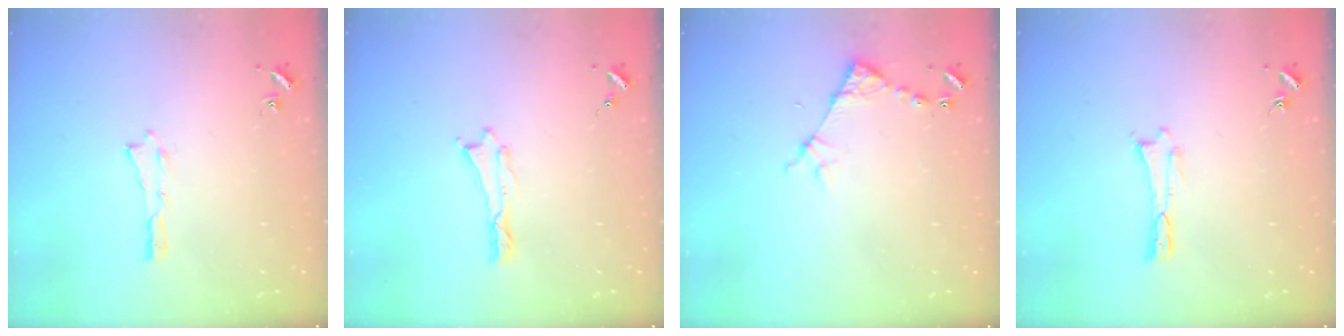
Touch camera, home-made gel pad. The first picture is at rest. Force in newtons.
{"total": 0.0}
{"total": 3.8, "press": 3.8, "slide": 0.4}
{"total": 0.0}